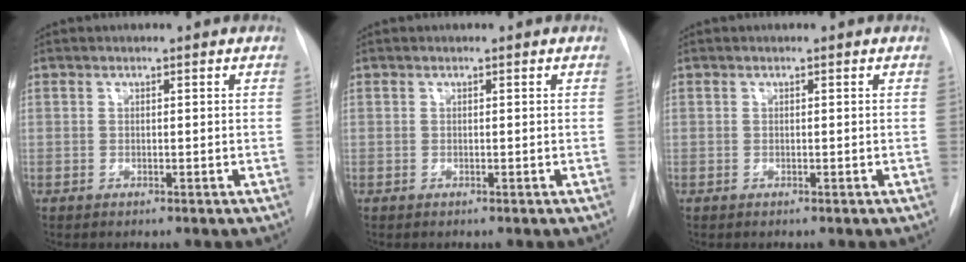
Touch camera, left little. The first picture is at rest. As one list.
[{"total": 0.0}, {"total": 0.0}]